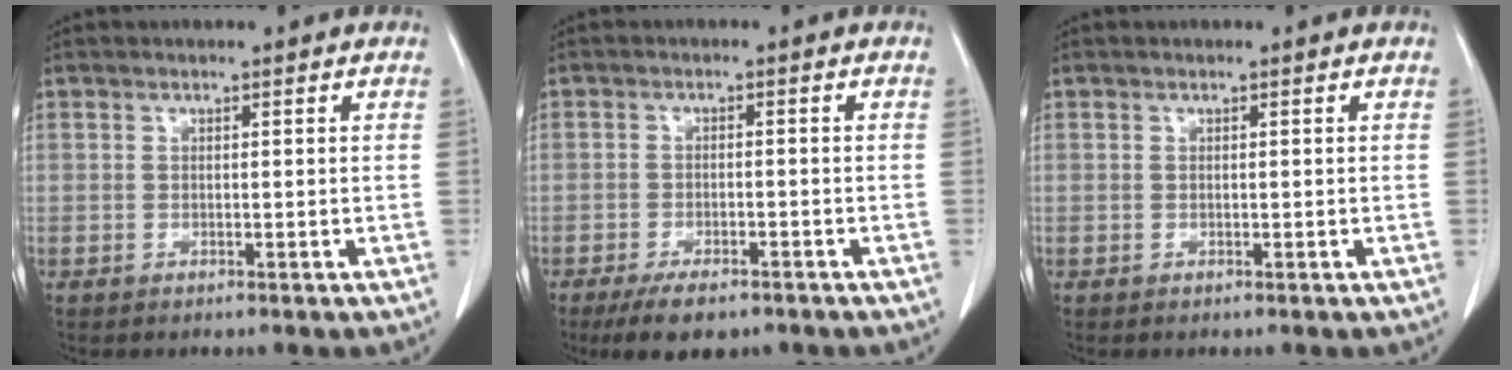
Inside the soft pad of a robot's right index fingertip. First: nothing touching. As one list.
[{"total": 6.4, "force": [-4.8, 2.3, 3.7], "torque": [-0.060, -0.007, -0.075]}, {"total": 0.0}]